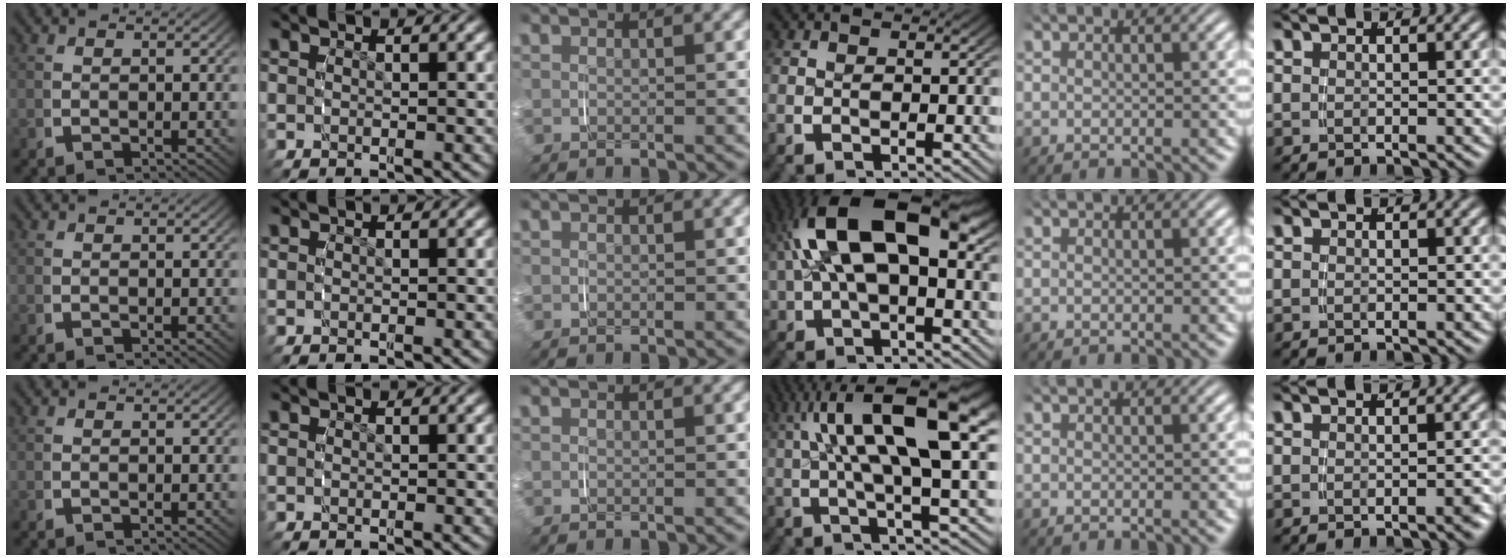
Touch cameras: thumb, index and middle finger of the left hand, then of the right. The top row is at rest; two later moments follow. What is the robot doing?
{"motion": "grasp_and_lifting", "object": "glasses case"}